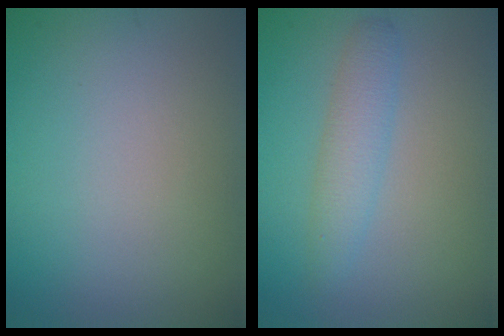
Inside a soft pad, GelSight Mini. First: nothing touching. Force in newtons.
{"total": 2.4, "press": 2.4, "slide": 0.1}